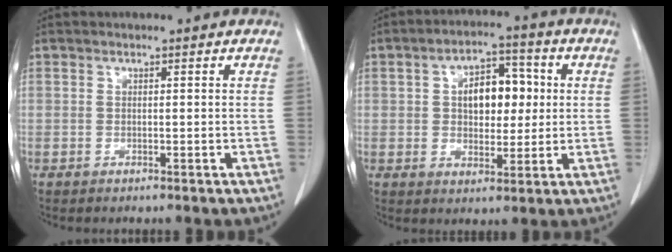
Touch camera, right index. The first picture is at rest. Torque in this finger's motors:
{"motor_torque": [0.56, -0.12, 0.31, 0.12]}